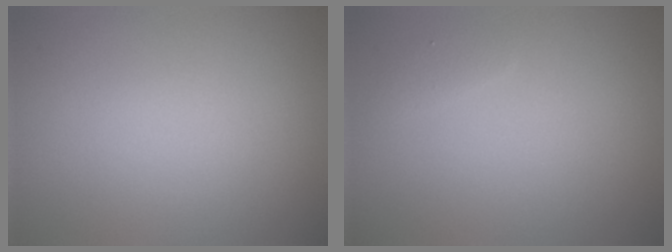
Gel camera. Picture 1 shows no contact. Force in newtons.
{"total": 0.8, "press": 0.8, "slide": 0.1}